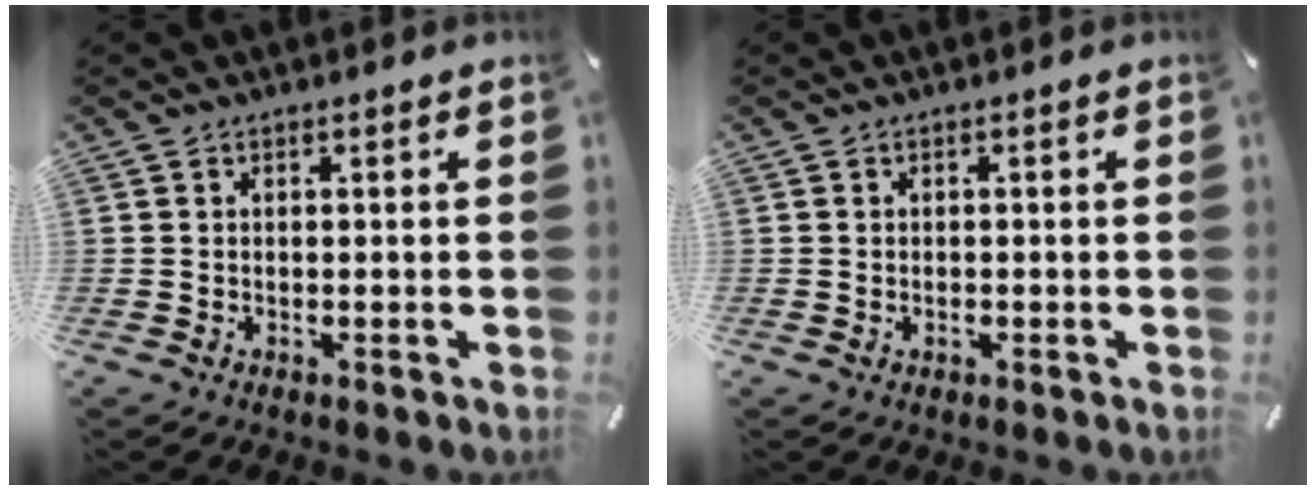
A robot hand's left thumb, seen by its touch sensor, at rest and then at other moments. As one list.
[{"total": 0.7, "force": [-0.1, 0.4, 0.5], "torque": [-0.011, -0.001, -0.003]}]